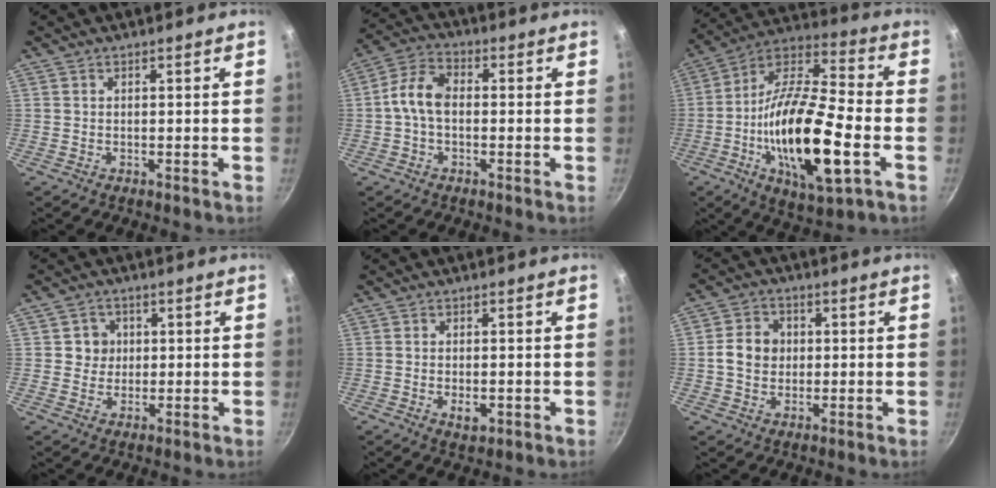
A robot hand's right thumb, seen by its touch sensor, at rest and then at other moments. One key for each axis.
{"total": 7.5, "fx": -0.4, "fy": 4.6, "fz": 5.9, "tx": -0.112, "ty": 0.029, "tz": -0.020}
{"total": 24.4, "fx": -5.8, "fy": 8.3, "fz": 22.2, "tx": -0.403, "ty": 0.020, "tz": -0.115}
{"total": 4.0, "fx": 0.7, "fy": 3.9, "fz": 0.8, "tx": 0.017, "ty": 0.002, "tz": 0.006}
{"total": 3.2, "fx": -0.9, "fy": 1.7, "fz": 2.6, "tx": -0.043, "ty": -0.003, "tz": -0.011}
{"total": 6.6, "fx": 0.3, "fy": 5.7, "fz": 3.4, "tx": -0.040, "ty": 0.009, "tz": -0.006}